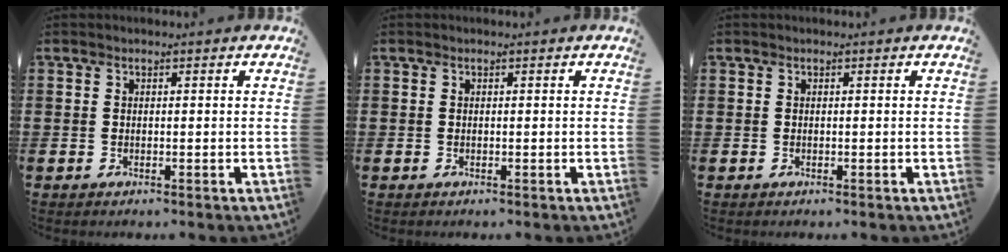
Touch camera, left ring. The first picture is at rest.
{"total": 0.0}
{"total": 0.0}